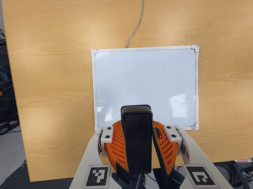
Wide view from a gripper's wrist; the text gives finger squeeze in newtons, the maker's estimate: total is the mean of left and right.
{"total": 10.0, "left": 9.6, "right": 10.4}